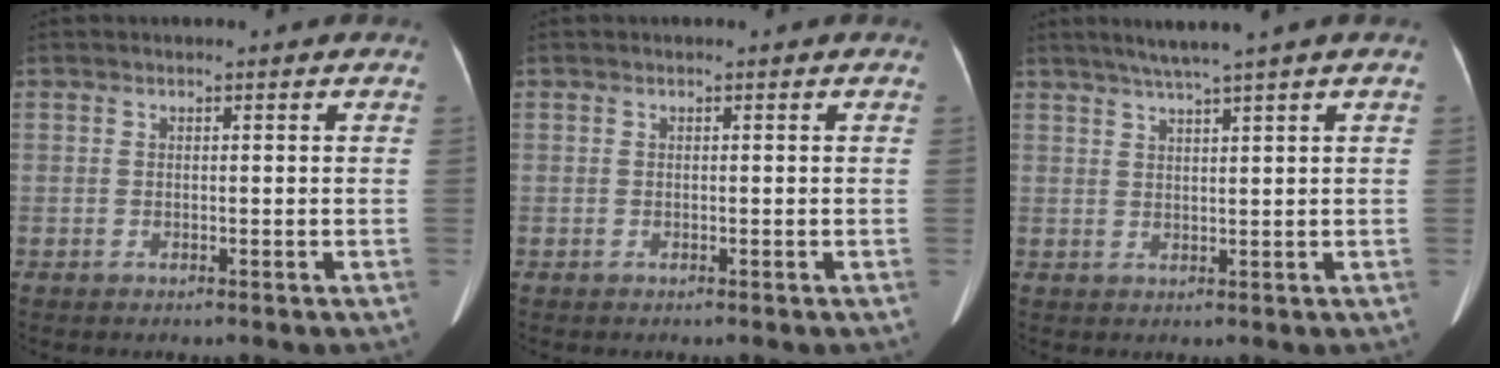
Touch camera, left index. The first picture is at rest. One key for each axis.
{"total": 0.0}
{"total": 4.8, "fx": 3.5, "fy": -1.2, "fz": 3.1, "tx": -0.055, "ty": 0.008, "tz": 0.063}